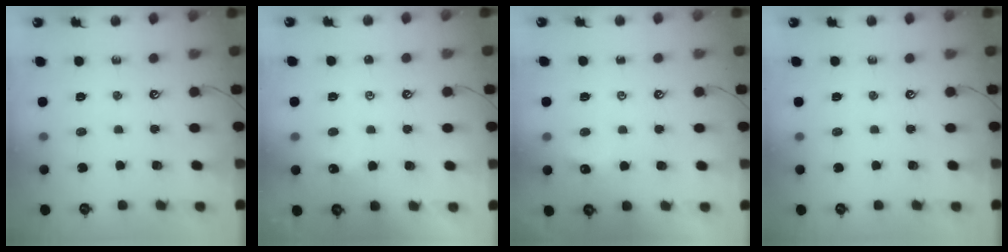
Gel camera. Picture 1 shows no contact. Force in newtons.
{"total": 0.9, "press": 0.8, "slide": 0.3}
{"total": 2.2, "press": 2.2, "slide": 0.4}
{"total": 0.0}